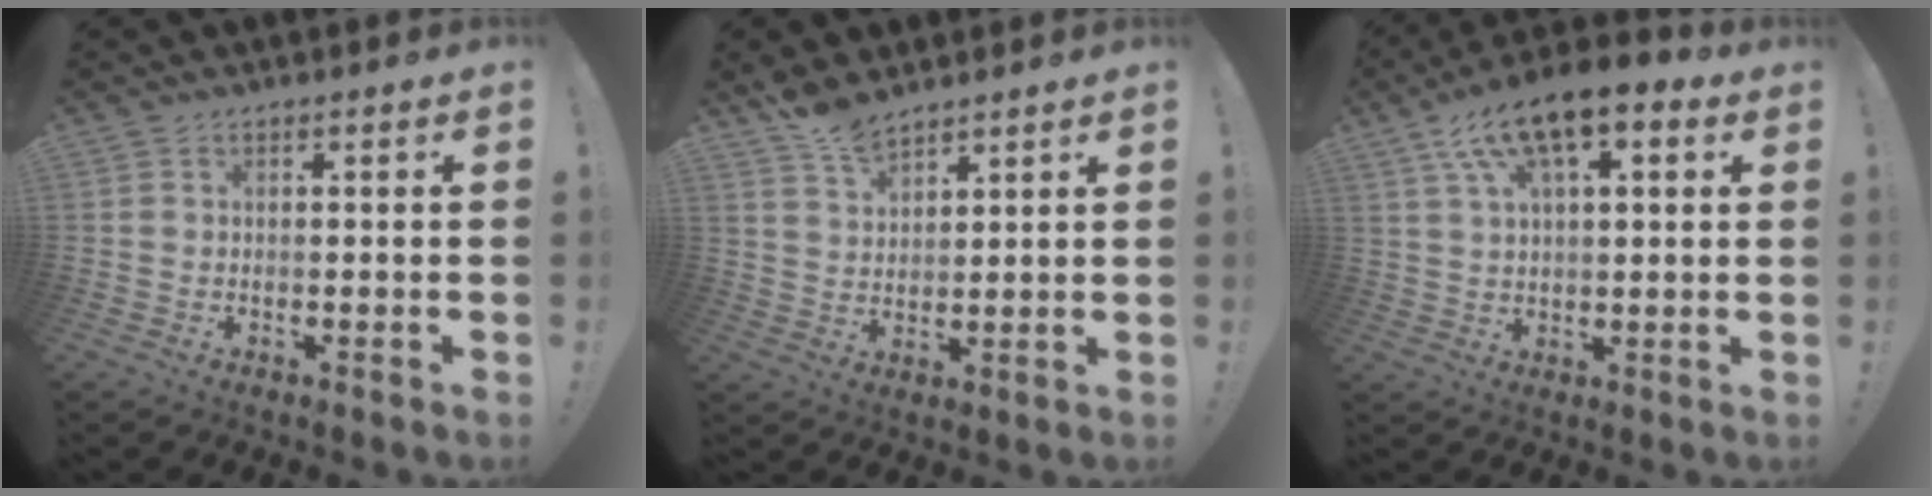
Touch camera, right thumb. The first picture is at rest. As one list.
[{"total": 6.9, "force": [5.9, 2.2, 2.6], "torque": [-0.047, -0.040, 0.111]}, {"total": 13.1, "force": [7.6, 5.1, 9.5], "torque": [-0.168, -0.030, 0.135]}]